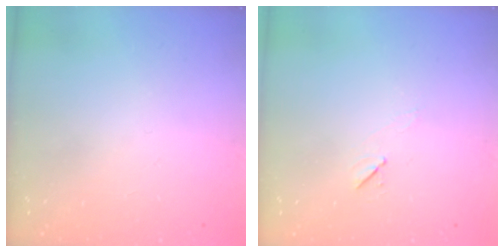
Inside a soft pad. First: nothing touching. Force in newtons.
{"total": 4.8, "press": 4.4, "slide": 2.0}